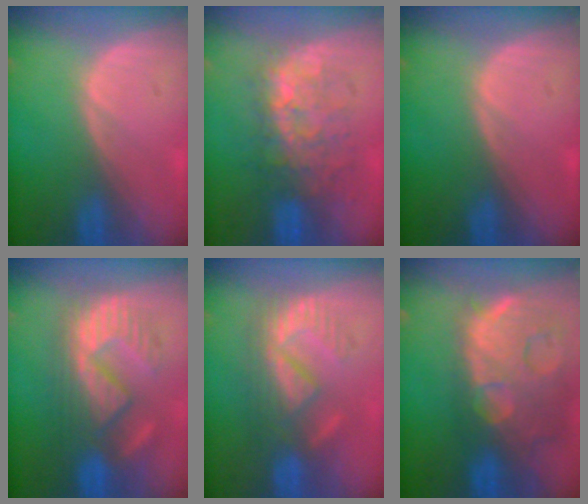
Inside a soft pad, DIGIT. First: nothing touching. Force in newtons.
{"total": 8.5, "press": 8.5, "slide": 0.3}
{"total": 0.0}
{"total": 9.9, "press": 9.8, "slide": 0.9}
{"total": 8.3, "press": 7.8, "slide": 2.8}
{"total": 14.9, "press": 12.0, "slide": 8.9}